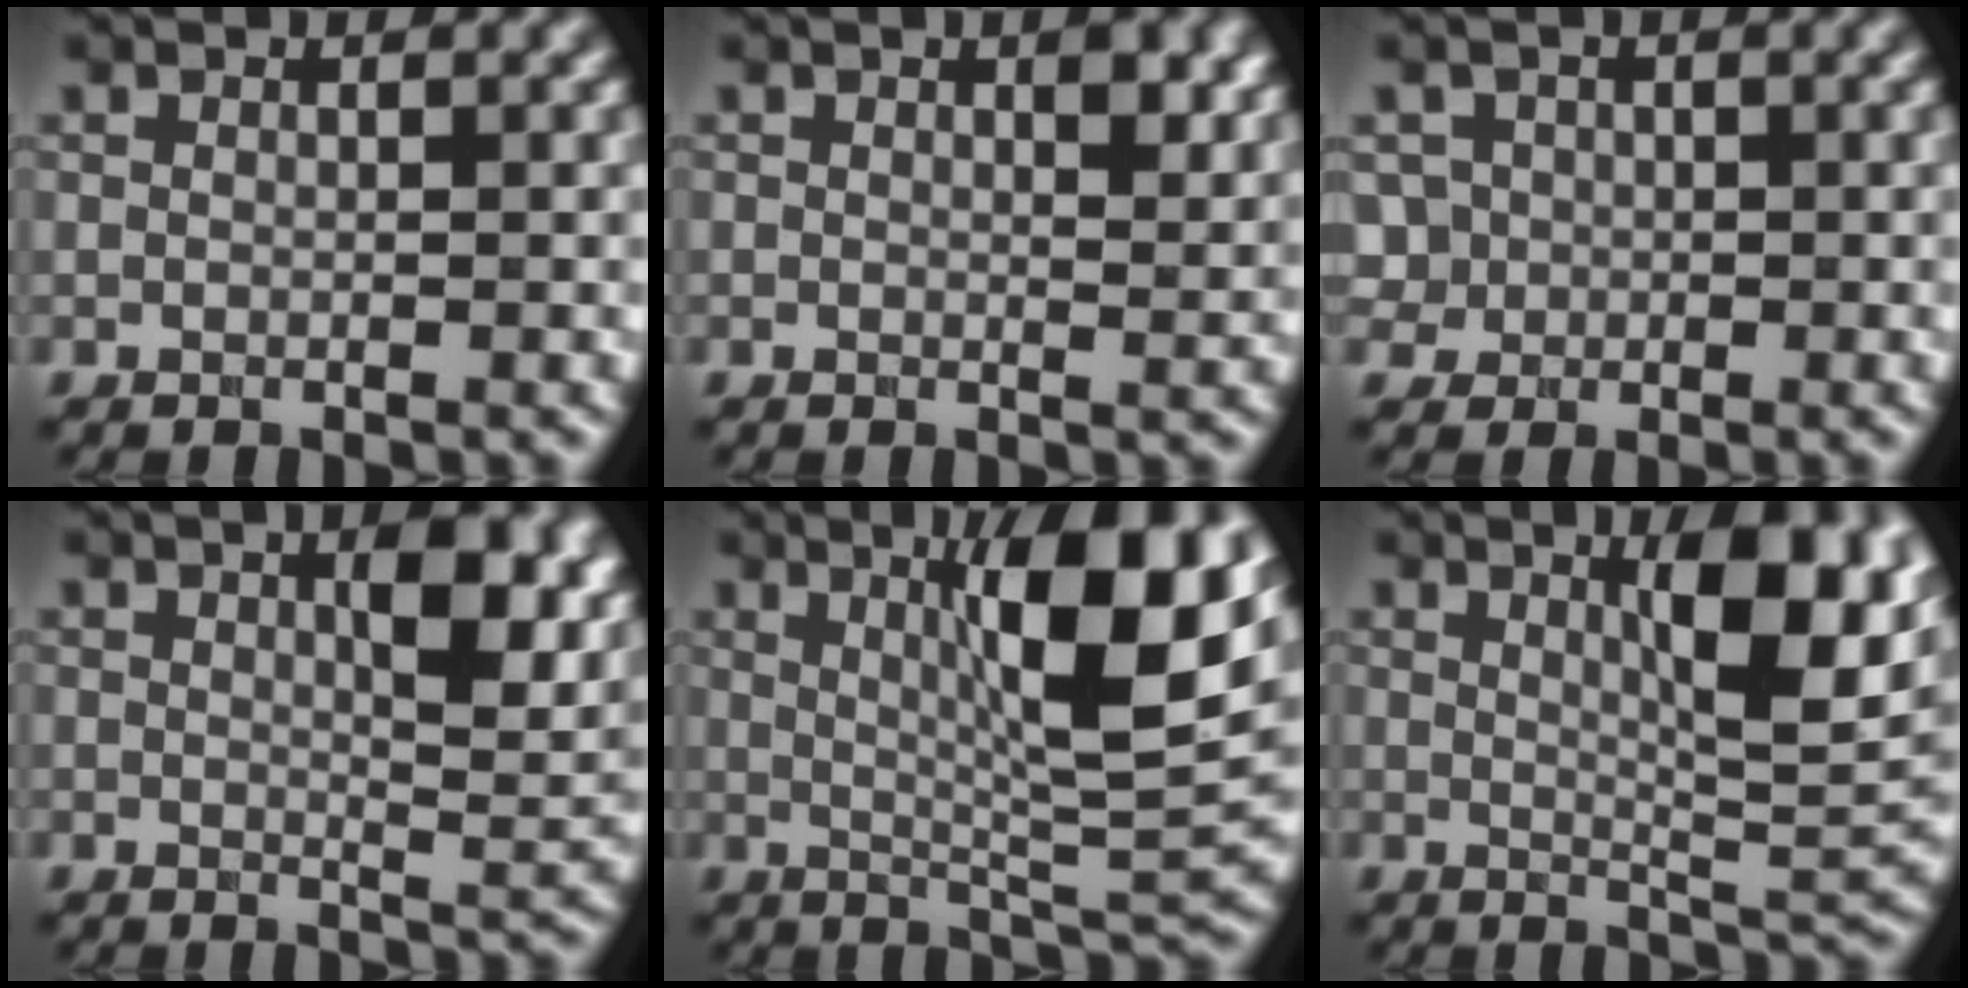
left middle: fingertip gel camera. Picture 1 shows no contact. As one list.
[{"total": 2.0, "force": [0.8, 0.8, 1.6], "torque": [-0.019, -0.003, 0.020]}, {"total": 2.6, "force": [-0.1, 2.5, 0.4], "torque": [-0.008, 0.014, 0.010]}, {"total": 7.0, "force": [2.3, 2.5, 6.1], "torque": [-0.081, 0.000, 0.043]}, {"total": 10.4, "force": [2.9, 2.2, 9.7], "torque": [-0.134, -0.001, 0.056]}, {"total": 8.5, "force": [2.9, 2.2, 7.7], "torque": [-0.099, 0.002, 0.055]}]